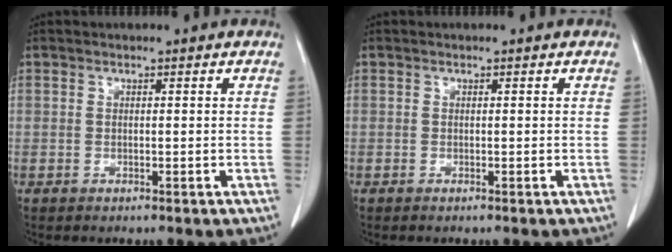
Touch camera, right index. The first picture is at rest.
{"total": 0.0}